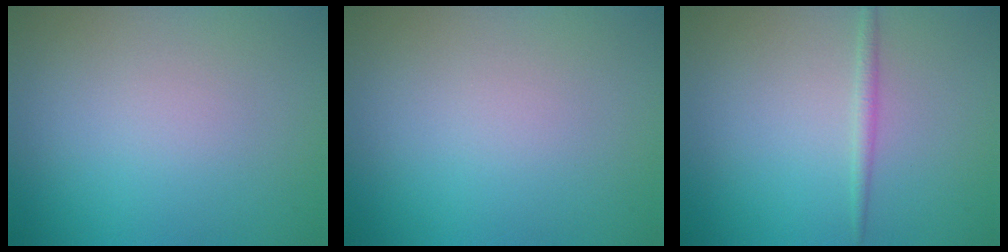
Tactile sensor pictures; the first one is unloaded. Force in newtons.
{"total": 0.0}
{"total": 1.1, "press": 1.1, "slide": 0.0}